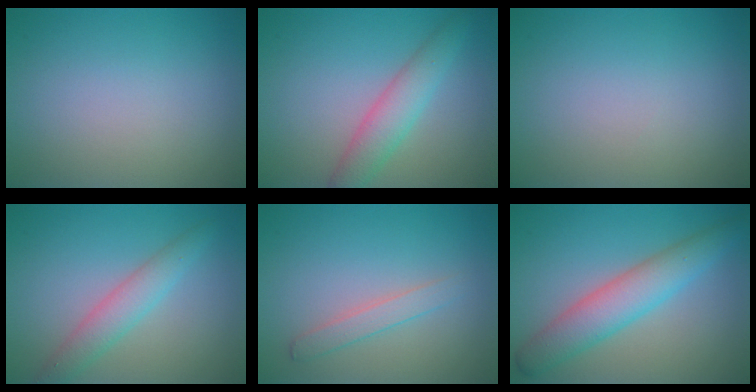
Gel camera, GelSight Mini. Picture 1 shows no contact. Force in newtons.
{"total": 3.5, "press": 3.5, "slide": 0.1}
{"total": 0.0}
{"total": 2.9, "press": 2.9, "slide": 0.1}
{"total": 1.7, "press": 1.7, "slide": 0.1}
{"total": 4.9, "press": 4.9, "slide": 0.0}